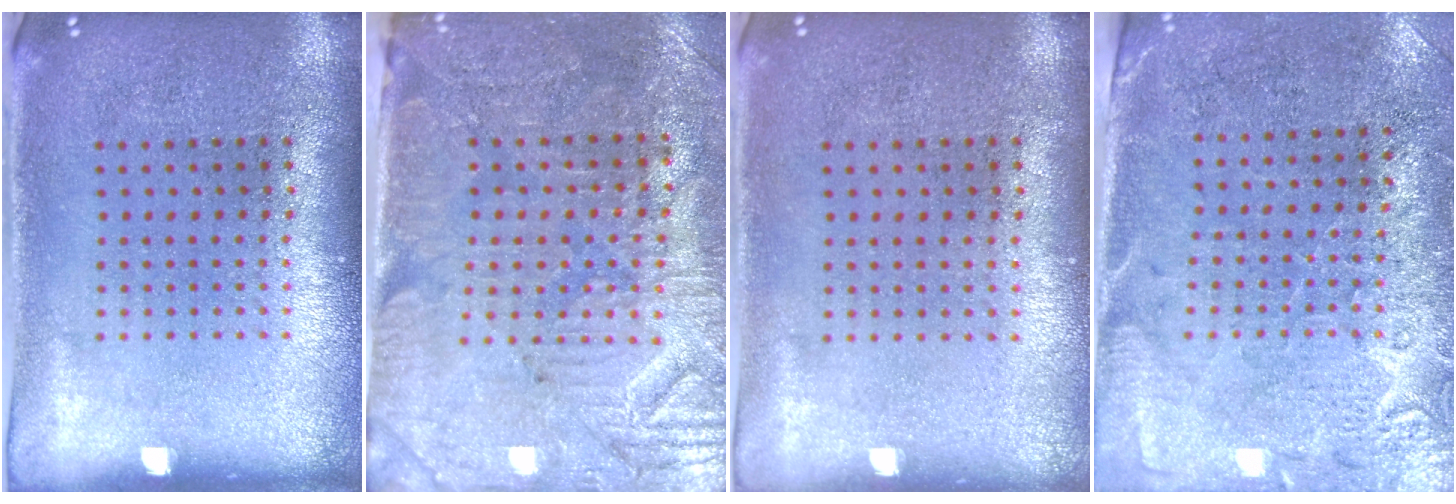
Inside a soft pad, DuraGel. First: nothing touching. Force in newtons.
{"total": 3.5, "press": 3.3, "slide": 1.2}
{"total": 0.0}
{"total": 2.9, "press": 2.6, "slide": 1.2}